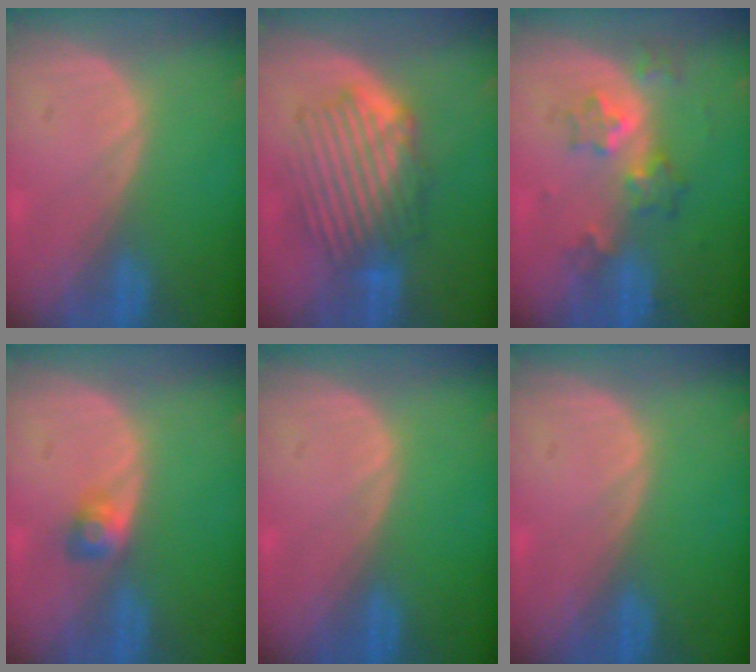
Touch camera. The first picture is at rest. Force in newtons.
{"total": 8.3, "press": 8.0, "slide": 2.4}
{"total": 6.2, "press": 5.5, "slide": 3.0}
{"total": 2.4, "press": 2.2, "slide": 1.0}
{"total": 0.0}
{"total": 0.0}